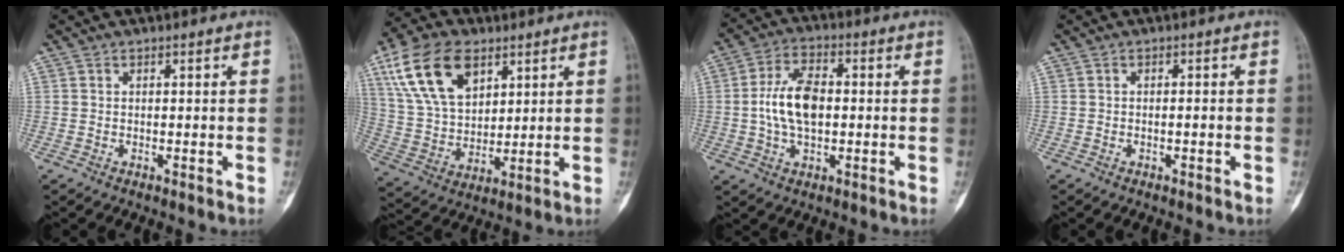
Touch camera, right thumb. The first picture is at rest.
{"total": 16.6, "force": [7.9, 9.7, 10.9], "torque": [-0.188, -0.018, 0.156]}
{"total": 10.3, "force": [0.0, 5.7, 8.5], "torque": [-0.158, 0.014, -0.004]}
{"total": 0.9, "force": [-0.3, 0.2, 0.8], "torque": [-0.015, 0.006, -0.003]}